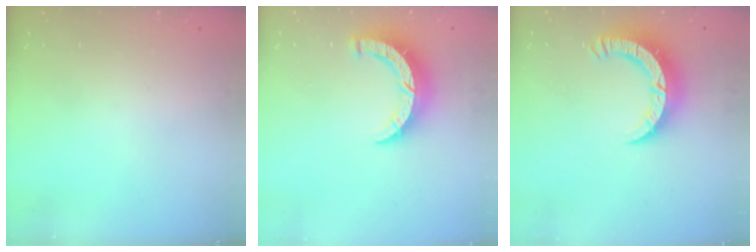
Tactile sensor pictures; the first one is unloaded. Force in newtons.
{"total": 10.4, "press": 10.3, "slide": 0.7}
{"total": 8.6, "press": 8.5, "slide": 0.8}